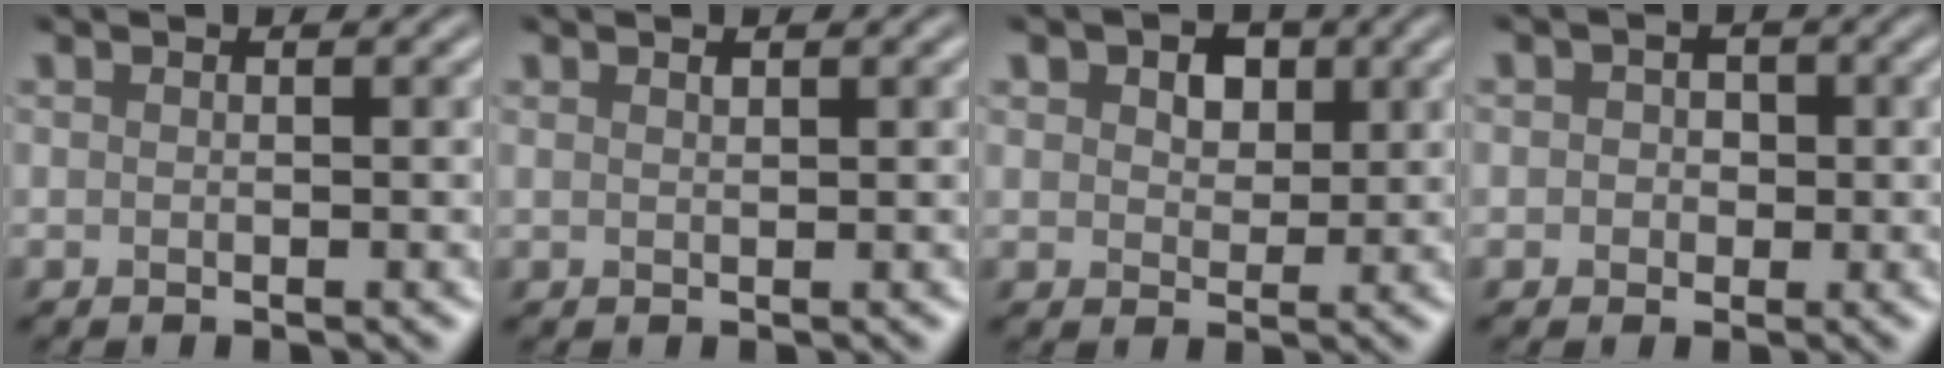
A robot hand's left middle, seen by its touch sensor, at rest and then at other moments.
{"total": 0.6, "force": [0.5, 0.2, 0.1], "torque": [-0.002, 0.012, 0.009]}
{"total": 2.4, "force": [1.7, 1.6, 0.6], "torque": [-0.029, 0.021, 0.029]}
{"total": 1.1, "force": [-0.1, 0.6, -0.9], "torque": [0.005, 0.008, 0.004]}